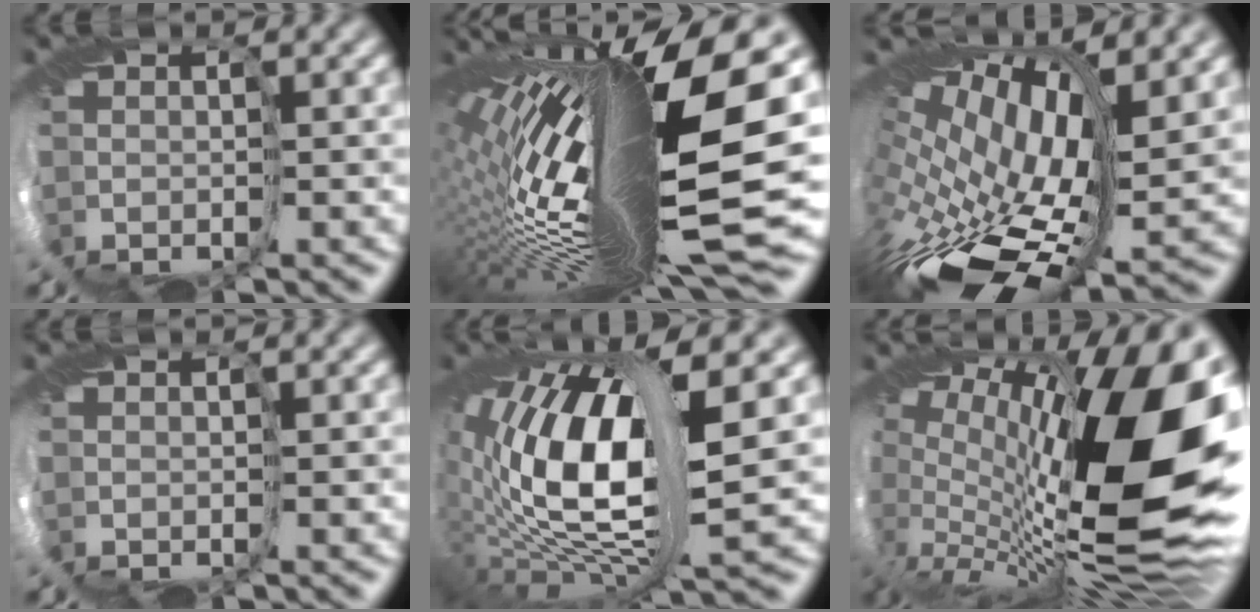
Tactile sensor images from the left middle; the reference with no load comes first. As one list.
[{"total": 19.5, "force": [-0.1, 4.5, 19.0], "torque": [-0.336, -0.027, 0.011]}, {"total": 14.2, "force": [0.3, 7.6, 11.9], "torque": [-0.228, -0.034, 0.057]}, {"total": 0.0}, {"total": 14.5, "force": [1.3, 6.0, 13.2], "torque": [-0.252, 0.006, 0.031]}, {"total": 17.4, "force": [1.4, 5.7, 16.4], "torque": [-0.244, 0.006, 0.022]}]